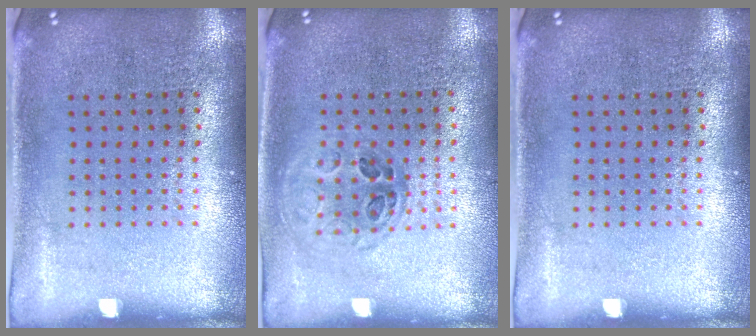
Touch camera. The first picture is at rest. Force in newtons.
{"total": 1.0, "press": 1.0, "slide": 0.4}
{"total": 0.0}